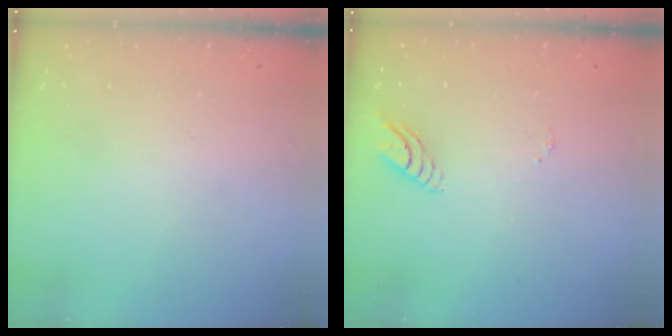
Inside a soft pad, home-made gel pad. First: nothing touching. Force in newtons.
{"total": 5.2, "press": 5.2, "slide": 0.1}